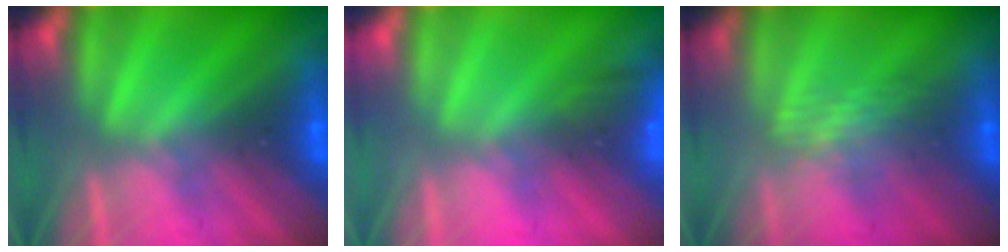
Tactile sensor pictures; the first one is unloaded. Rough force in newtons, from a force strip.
{"total": 4.5}
{"total": 3.0}